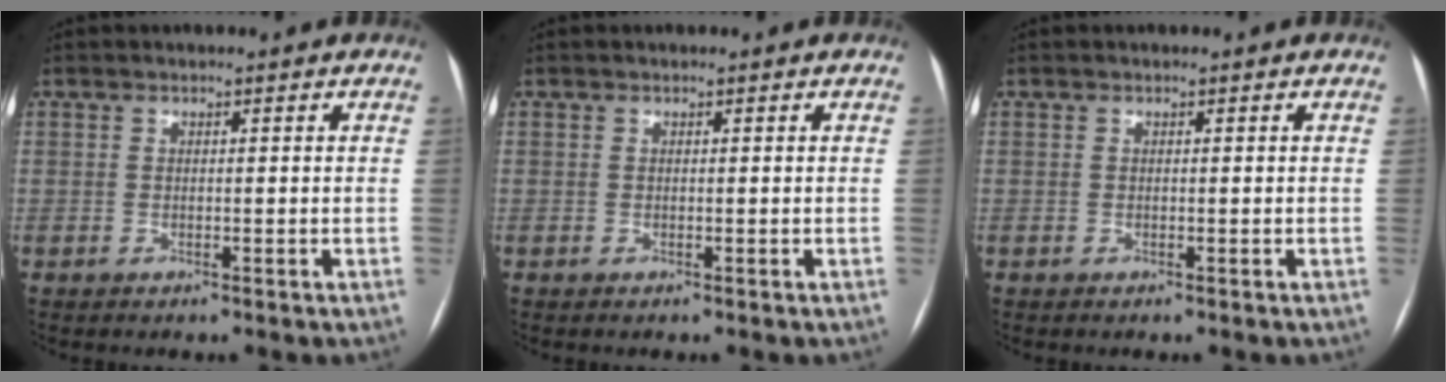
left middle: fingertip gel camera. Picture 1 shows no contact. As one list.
[{"total": 0.0}, {"total": 0.0}]